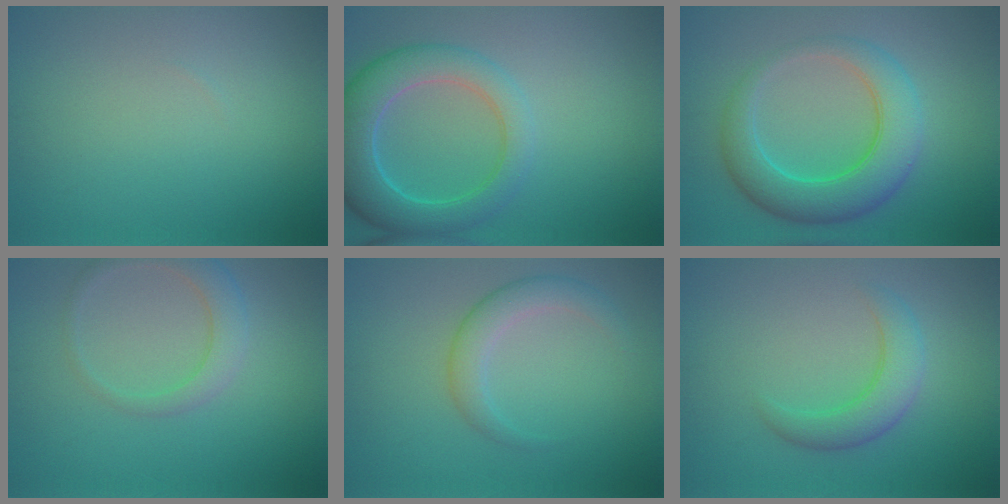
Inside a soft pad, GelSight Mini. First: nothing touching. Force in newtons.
{"total": 6.3, "press": 6.3, "slide": 0.3}
{"total": 6.6, "press": 6.6, "slide": 0.2}
{"total": 2.9, "press": 2.9, "slide": 0.2}
{"total": 2.8, "press": 2.8, "slide": 0.1}
{"total": 3.5, "press": 3.5, "slide": 0.1}